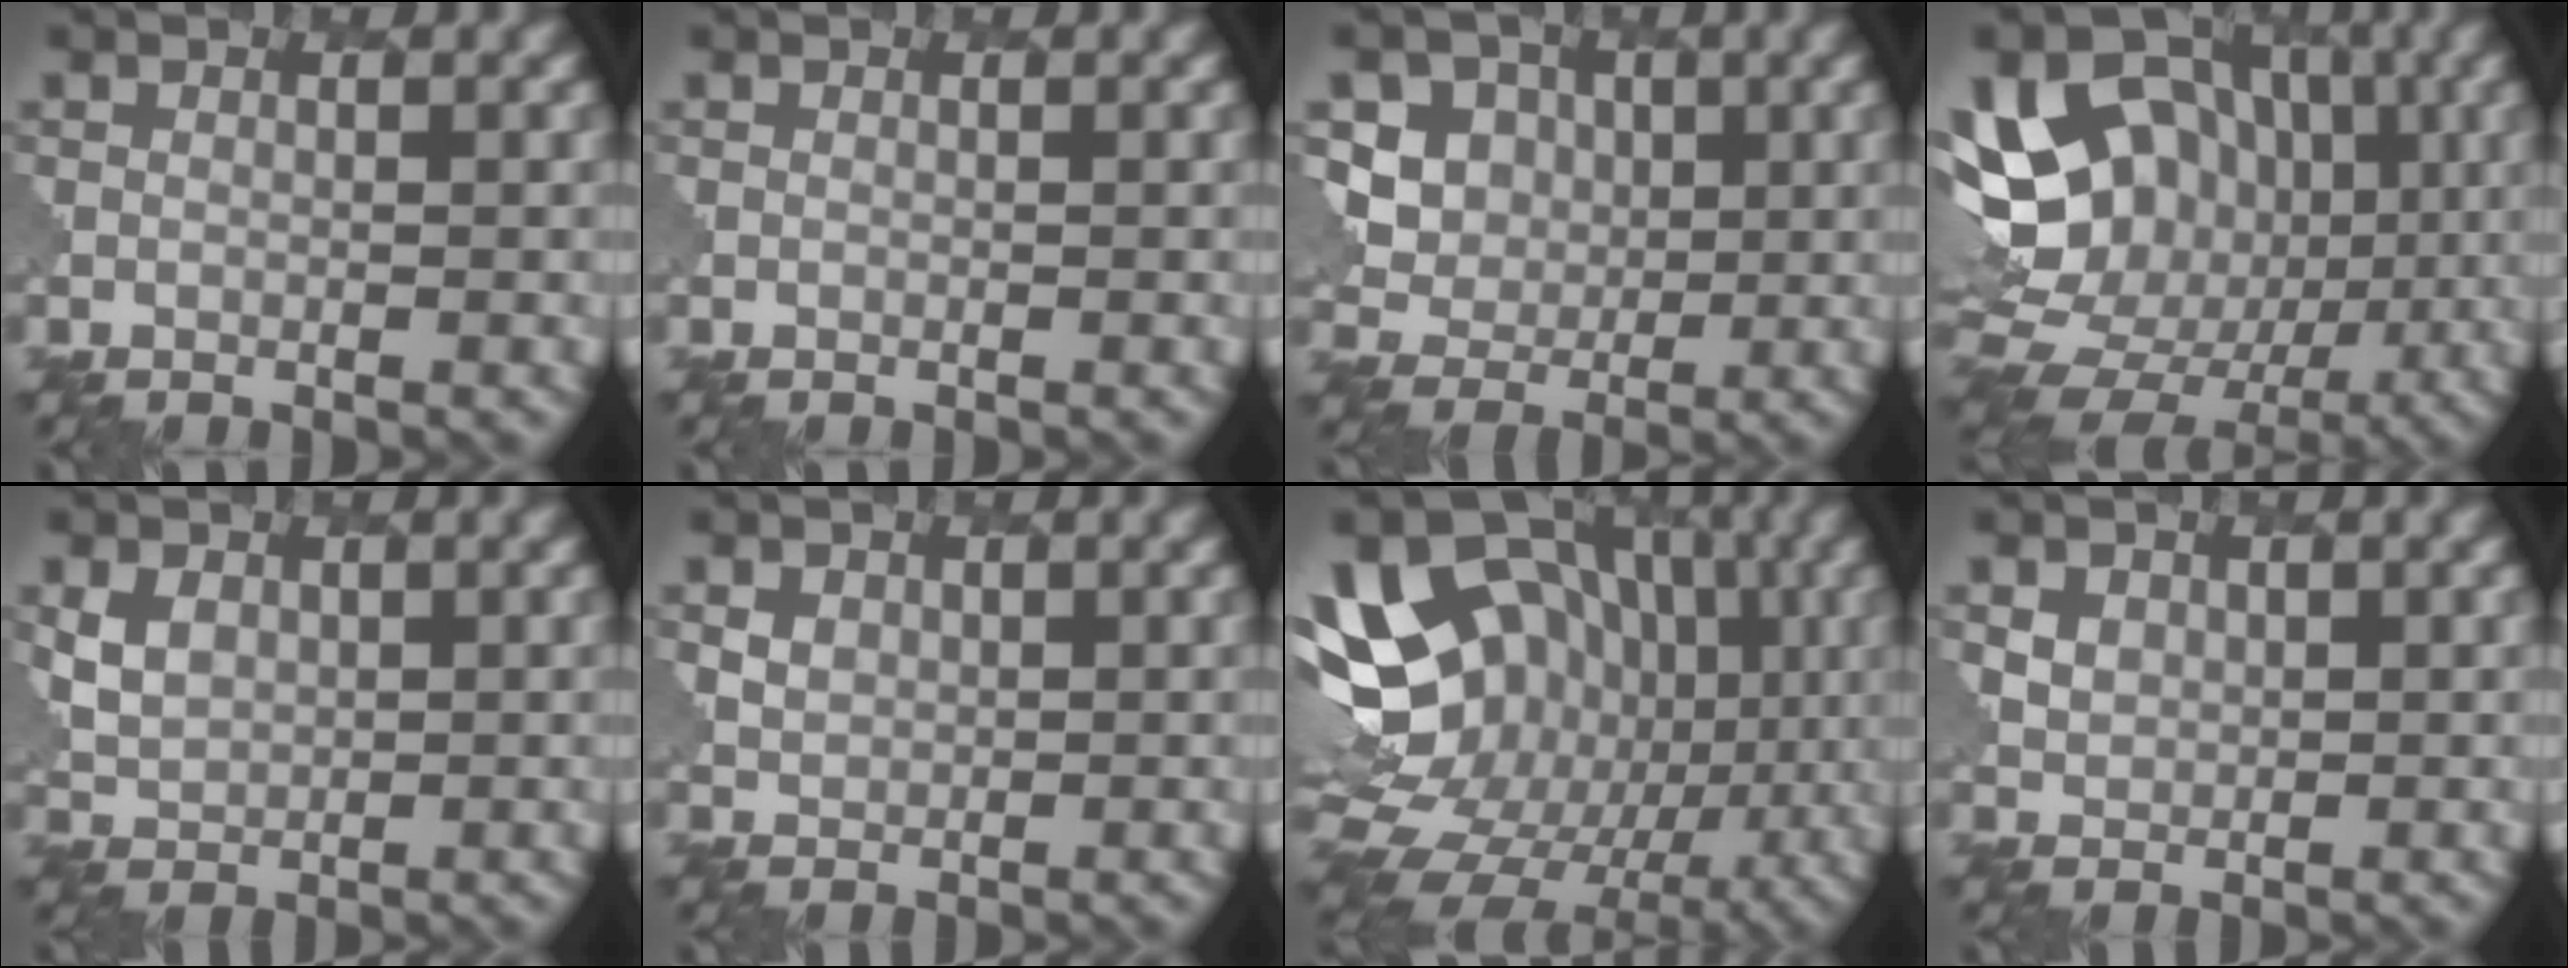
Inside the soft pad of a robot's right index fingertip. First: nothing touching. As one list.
[{"total": 0.0}, {"total": 6.6, "force": [2.3, 5.7, 2.3], "torque": [-0.049, 0.006, 0.033]}, {"total": 18.3, "force": [2.6, 15.6, 9.3], "torque": [-0.198, 0.034, 0.040]}, {"total": 2.8, "force": [1.2, 2.2, 1.3], "torque": [-0.034, -0.001, 0.023]}, {"total": 1.8, "force": [1.1, 1.4, 0.3], "torque": [-0.008, -0.001, 0.019]}, {"total": 19.6, "force": [0.6, 16.0, 11.2], "torque": [-0.199, 0.037, 0.007]}, {"total": 2.9, "force": [1.7, 2.2, 0.9], "torque": [-0.027, 0.010, 0.030]}]